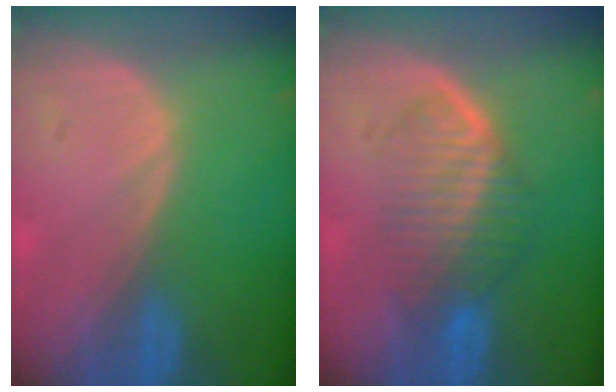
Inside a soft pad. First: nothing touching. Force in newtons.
{"total": 6.5, "press": 6.3, "slide": 1.8}